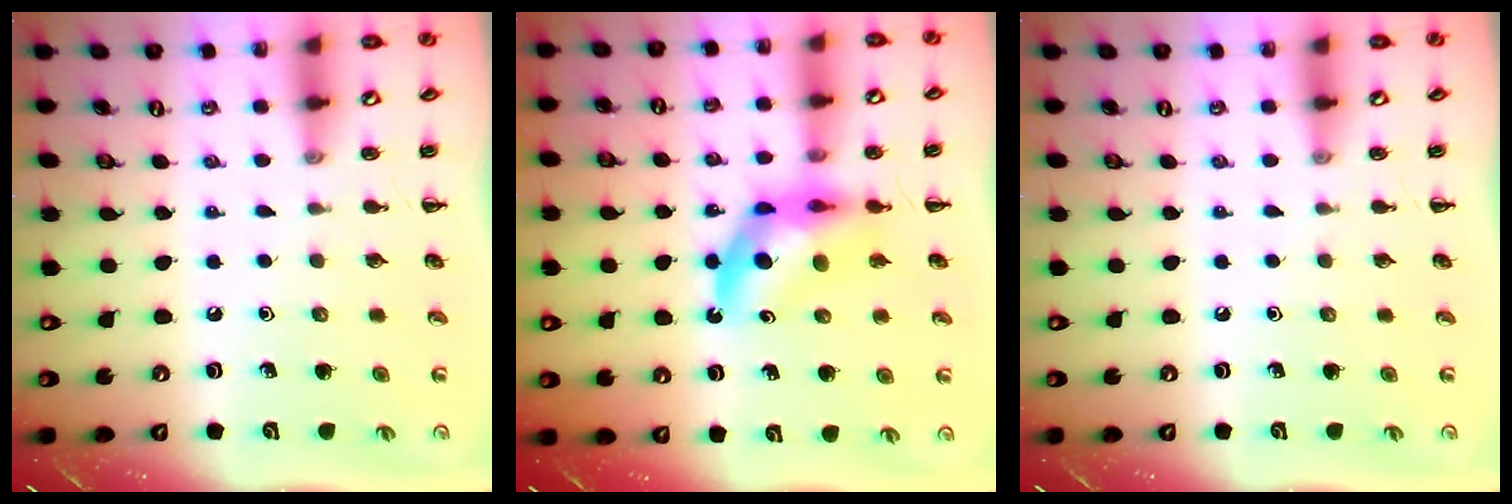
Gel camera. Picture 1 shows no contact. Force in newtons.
{"total": 9.3, "press": 8.7, "slide": 3.2}
{"total": 0.0}